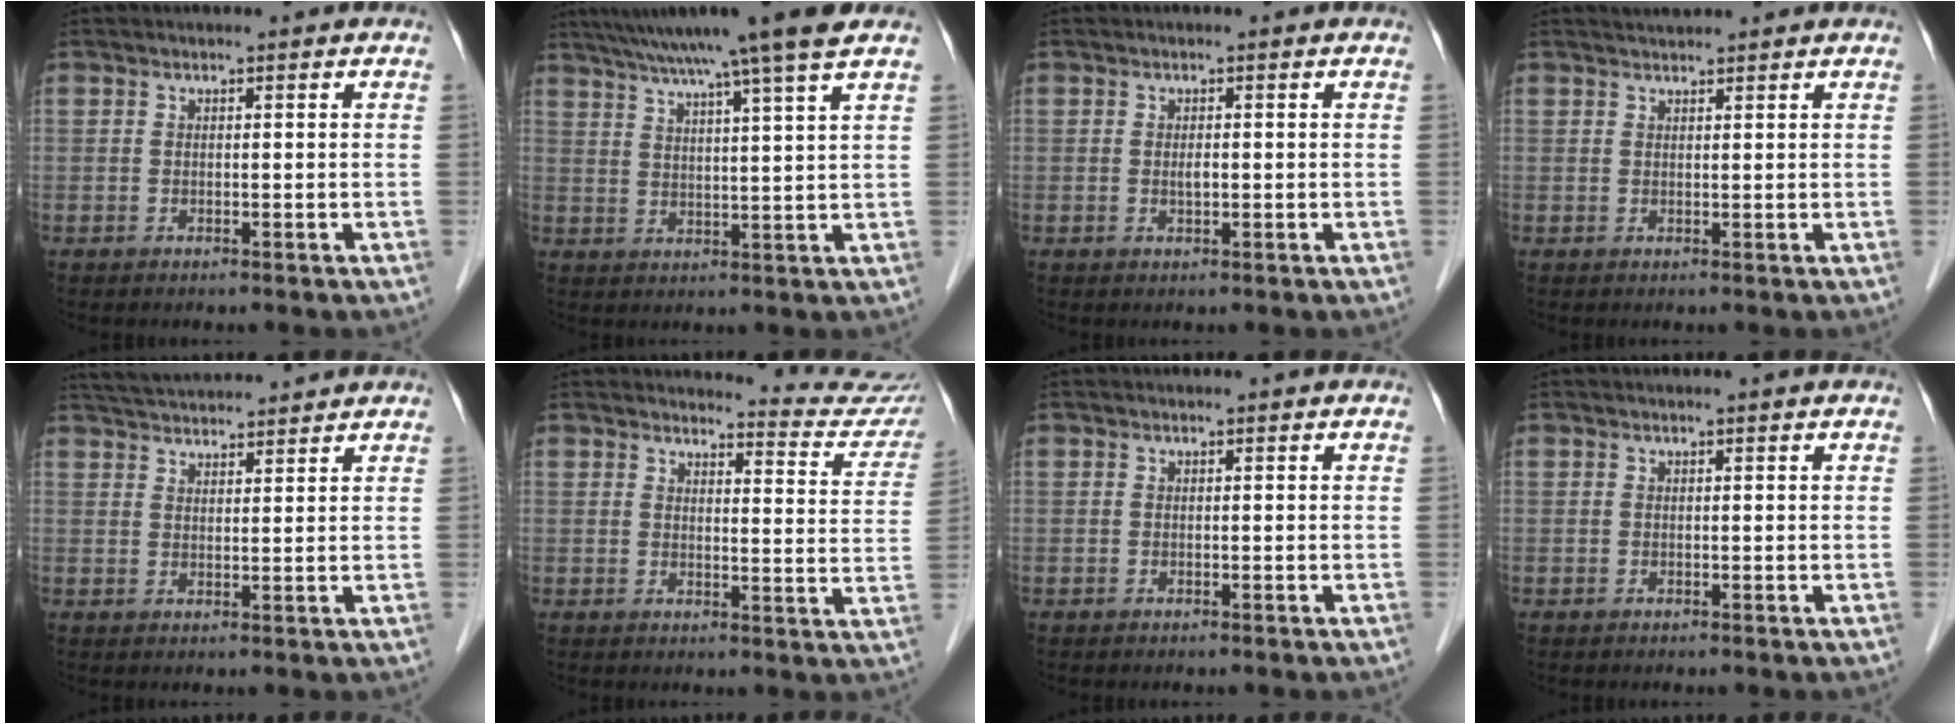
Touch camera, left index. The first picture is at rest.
{"total": 13.6, "force": [10.8, -1.9, 8.1], "torque": [-0.135, 0.012, 0.151]}
{"total": 1.1, "force": [-0.1, 0.3, 1.0], "torque": [-0.021, 0.000, 0.000]}
{"total": 1.7, "force": [1.7, 0.0, 0.3], "torque": [-0.008, 0.016, 0.034]}
{"total": 9.6, "force": [9.2, 0.8, 2.9], "torque": [-0.056, 0.034, 0.144]}
{"total": 10.8, "force": [10.8, 0.7, 0.1], "torque": [0.018, -0.073, 0.098]}
{"total": 0.0}
{"total": 0.0}